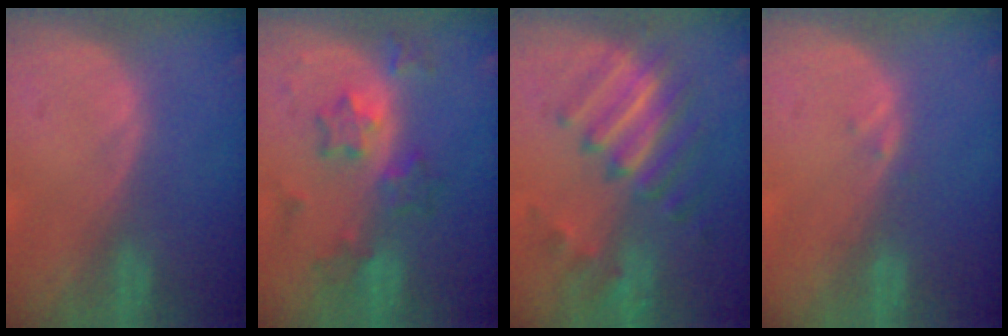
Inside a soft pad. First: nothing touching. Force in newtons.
{"total": 6.4, "press": 6.4, "slide": 0.2}
{"total": 9.5, "press": 8.4, "slide": 4.5}
{"total": 0.7, "press": 0.6, "slide": 0.3}